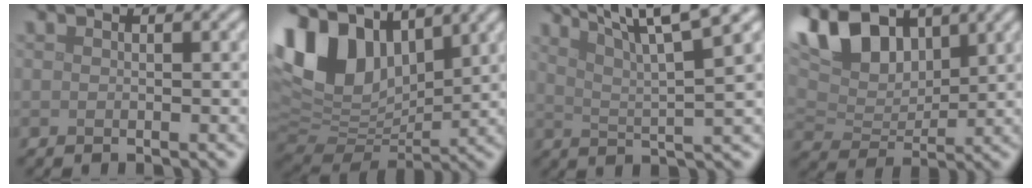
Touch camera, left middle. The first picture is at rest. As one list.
[{"total": 11.6, "force": [5.5, 7.3, 7.2], "torque": [-0.172, 0.017, 0.098]}, {"total": 9.0, "force": [5.9, 1.5, 6.7], "torque": [-0.100, 0.019, 0.082]}, {"total": 9.9, "force": [5.2, 5.5, 6.3], "torque": [-0.145, 0.016, 0.086]}]